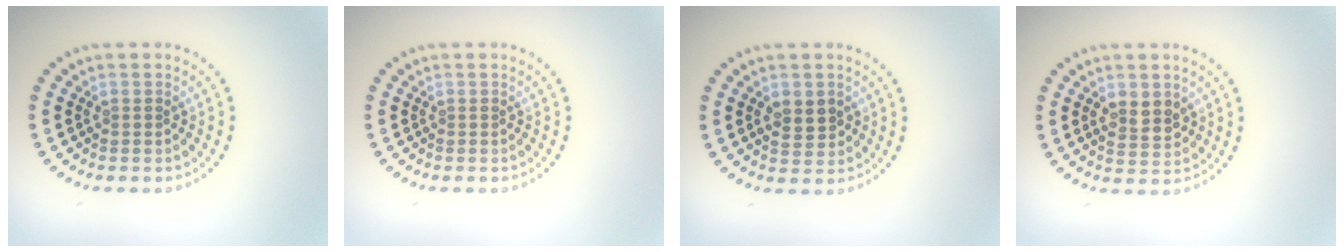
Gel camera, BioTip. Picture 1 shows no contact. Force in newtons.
{"total": 0.0}
{"total": 2.3, "press": 2.3, "slide": 0.2}
{"total": 2.6, "press": 2.5, "slide": 0.4}